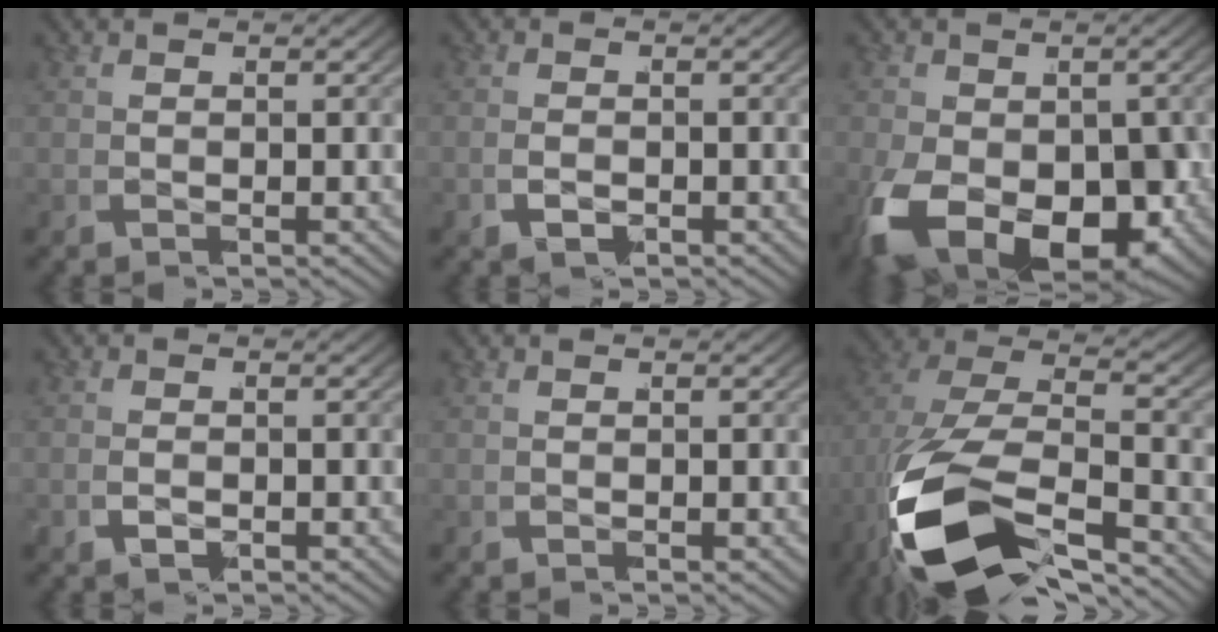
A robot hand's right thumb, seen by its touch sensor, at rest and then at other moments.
{"total": 1.7, "force": [-1.2, 1.1, 0.7], "torque": [-0.024, -0.006, -0.020]}
{"total": 14.0, "force": [-5.5, 9.1, 9.1], "torque": [-0.195, -0.074, -0.056]}
{"total": 1.4, "force": [-1.0, 0.9, 0.5], "torque": [-0.021, -0.005, -0.017]}
{"total": 0.0}
{"total": 15.0, "force": [-4.7, 8.4, 11.6], "torque": [-0.278, -0.051, -0.048]}